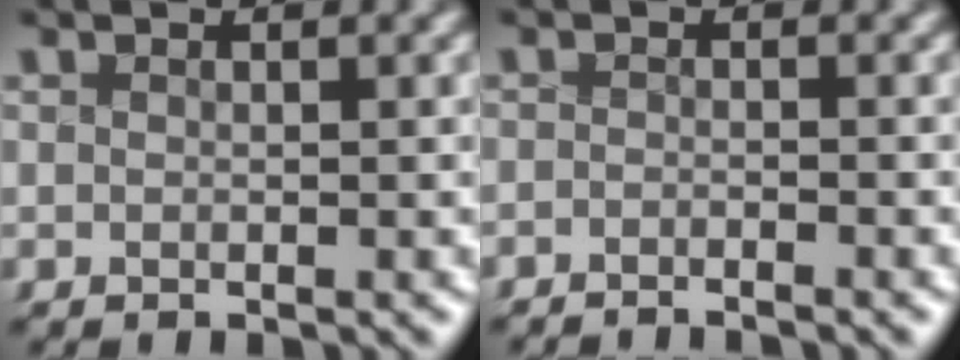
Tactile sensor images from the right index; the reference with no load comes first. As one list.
[{"total": 2.3, "force": [-2.3, 0.0, -0.2], "torque": [0.004, -0.001, -0.042]}]